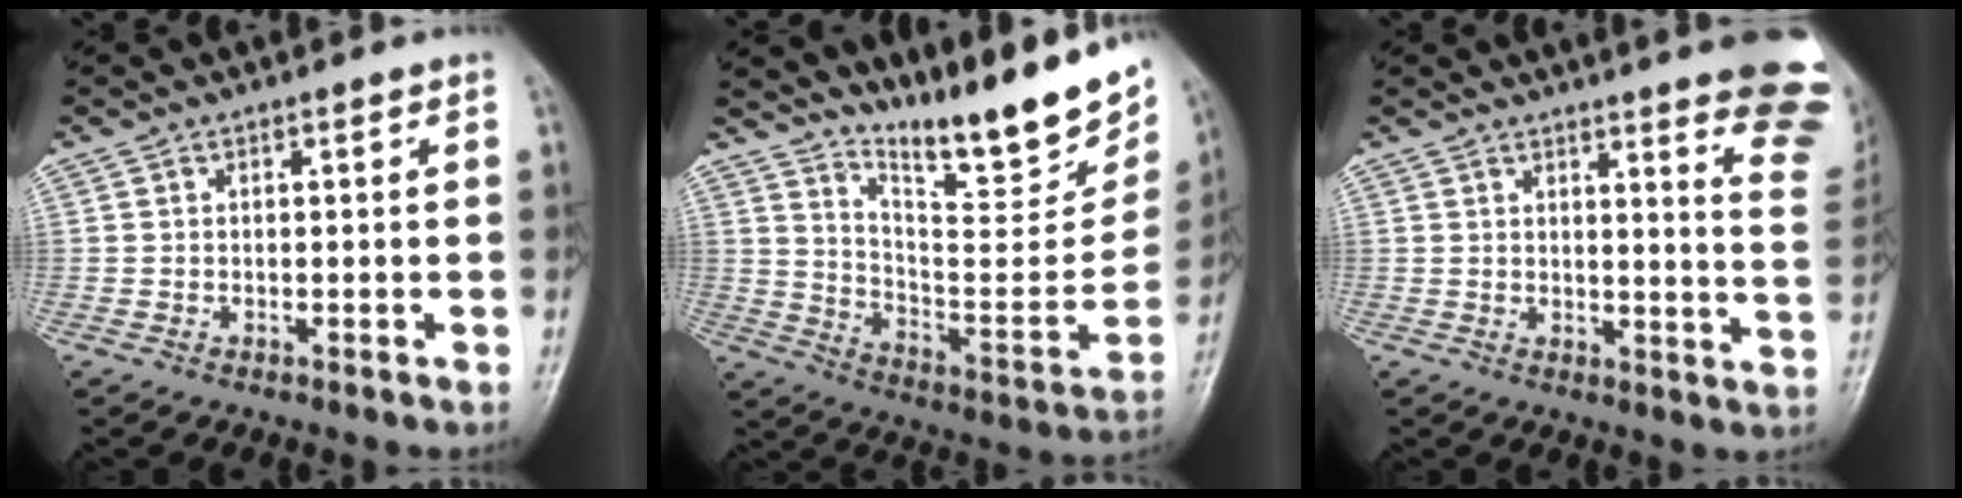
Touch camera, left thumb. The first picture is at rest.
{"total": 22.4, "force": [16.4, 4.9, 14.4], "torque": [-0.185, -0.097, 0.262]}
{"total": 15.9, "force": [12.0, 2.1, 10.3], "torque": [-0.097, -0.095, 0.123]}